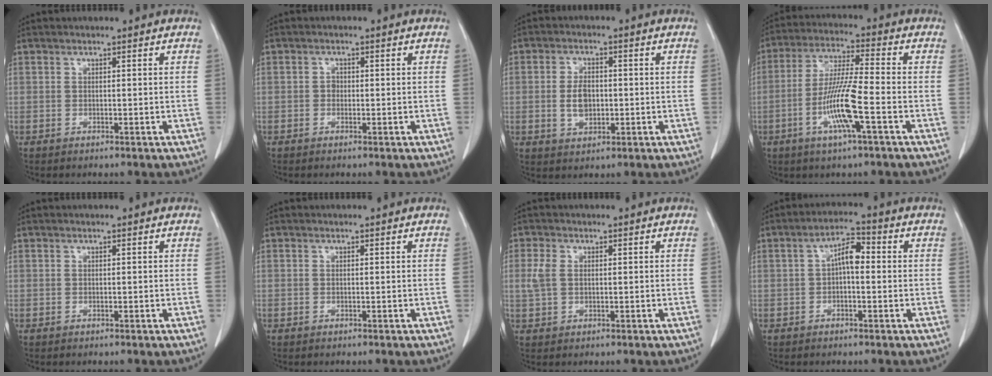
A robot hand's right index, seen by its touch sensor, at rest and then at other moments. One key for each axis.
{"total": 1.0, "fx": -0.1, "fy": 0.9, "fz": 0.5, "tx": -0.006, "ty": 0.004, "tz": -0.003}
{"total": 4.6, "fx": -0.3, "fy": 2.9, "fz": 3.6, "tx": -0.072, "ty": 0.004, "tz": 0.000}
{"total": 10.5, "fx": -3.5, "fy": 0.3, "fz": 9.9, "tx": -0.196, "ty": -0.007, "tz": -0.071}
{"total": 0.0}
{"total": 0.0}
{"total": 2.1, "fx": 0.4, "fy": 1.6, "fz": 1.3, "tx": -0.038, "ty": 0.008, "tz": 0.011}
{"total": 4.8, "fx": 0.3, "fy": 2.0, "fz": 4.3, "tx": -0.078, "ty": 0.023, "tz": 0.001}